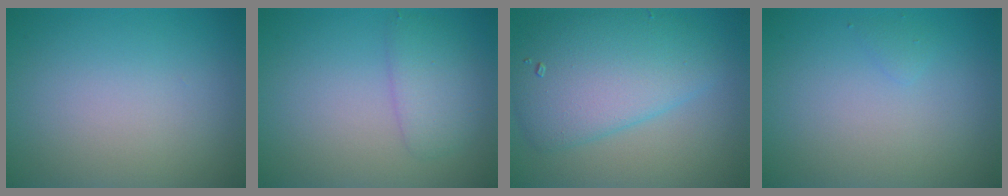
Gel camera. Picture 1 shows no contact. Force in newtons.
{"total": 2.4, "press": 2.4, "slide": 0.1}
{"total": 6.7, "press": 6.7, "slide": 0.1}
{"total": 0.6, "press": 0.6, "slide": 0.0}